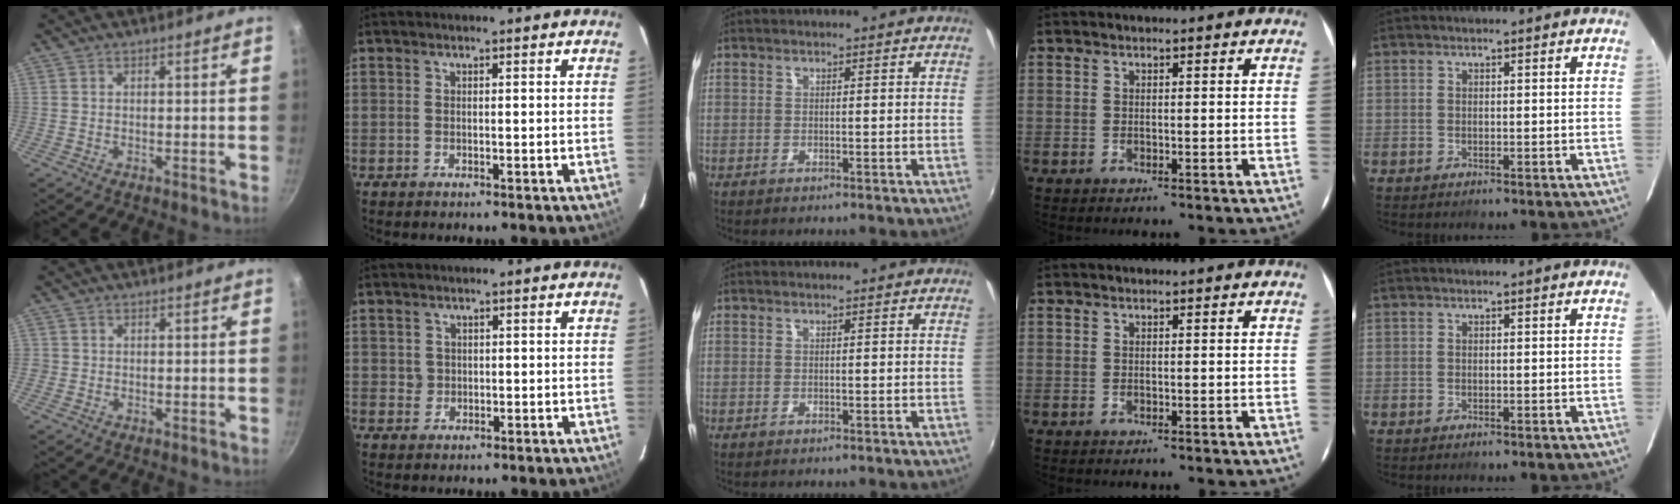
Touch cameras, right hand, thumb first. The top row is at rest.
{"thumb": {"total": 1.1, "force": [-0.2, 1.0, 0.1], "torque": [0.002, 0.003, -0.005]}, "index": {"total": 1.7, "force": [0.3, 1.7, 0.0], "torque": [0.009, 0.003, 0.005]}}